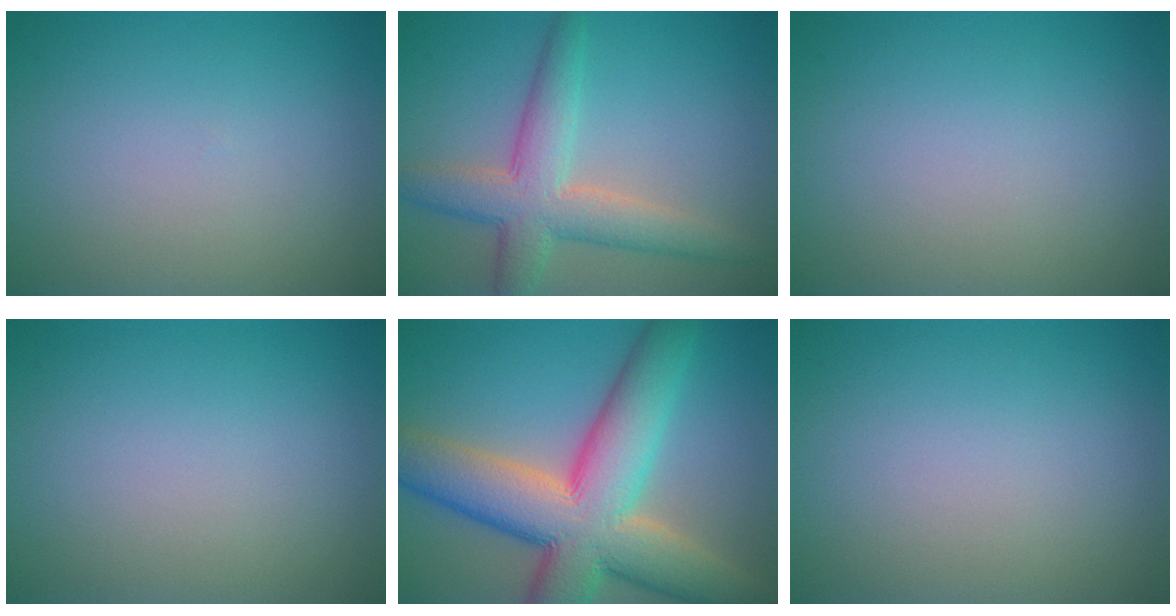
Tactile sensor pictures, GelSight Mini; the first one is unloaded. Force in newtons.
{"total": 4.6, "press": 4.6, "slide": 0.3}
{"total": 0.0}
{"total": 0.0}
{"total": 13.1, "press": 13.1, "slide": 0.9}
{"total": 0.0}